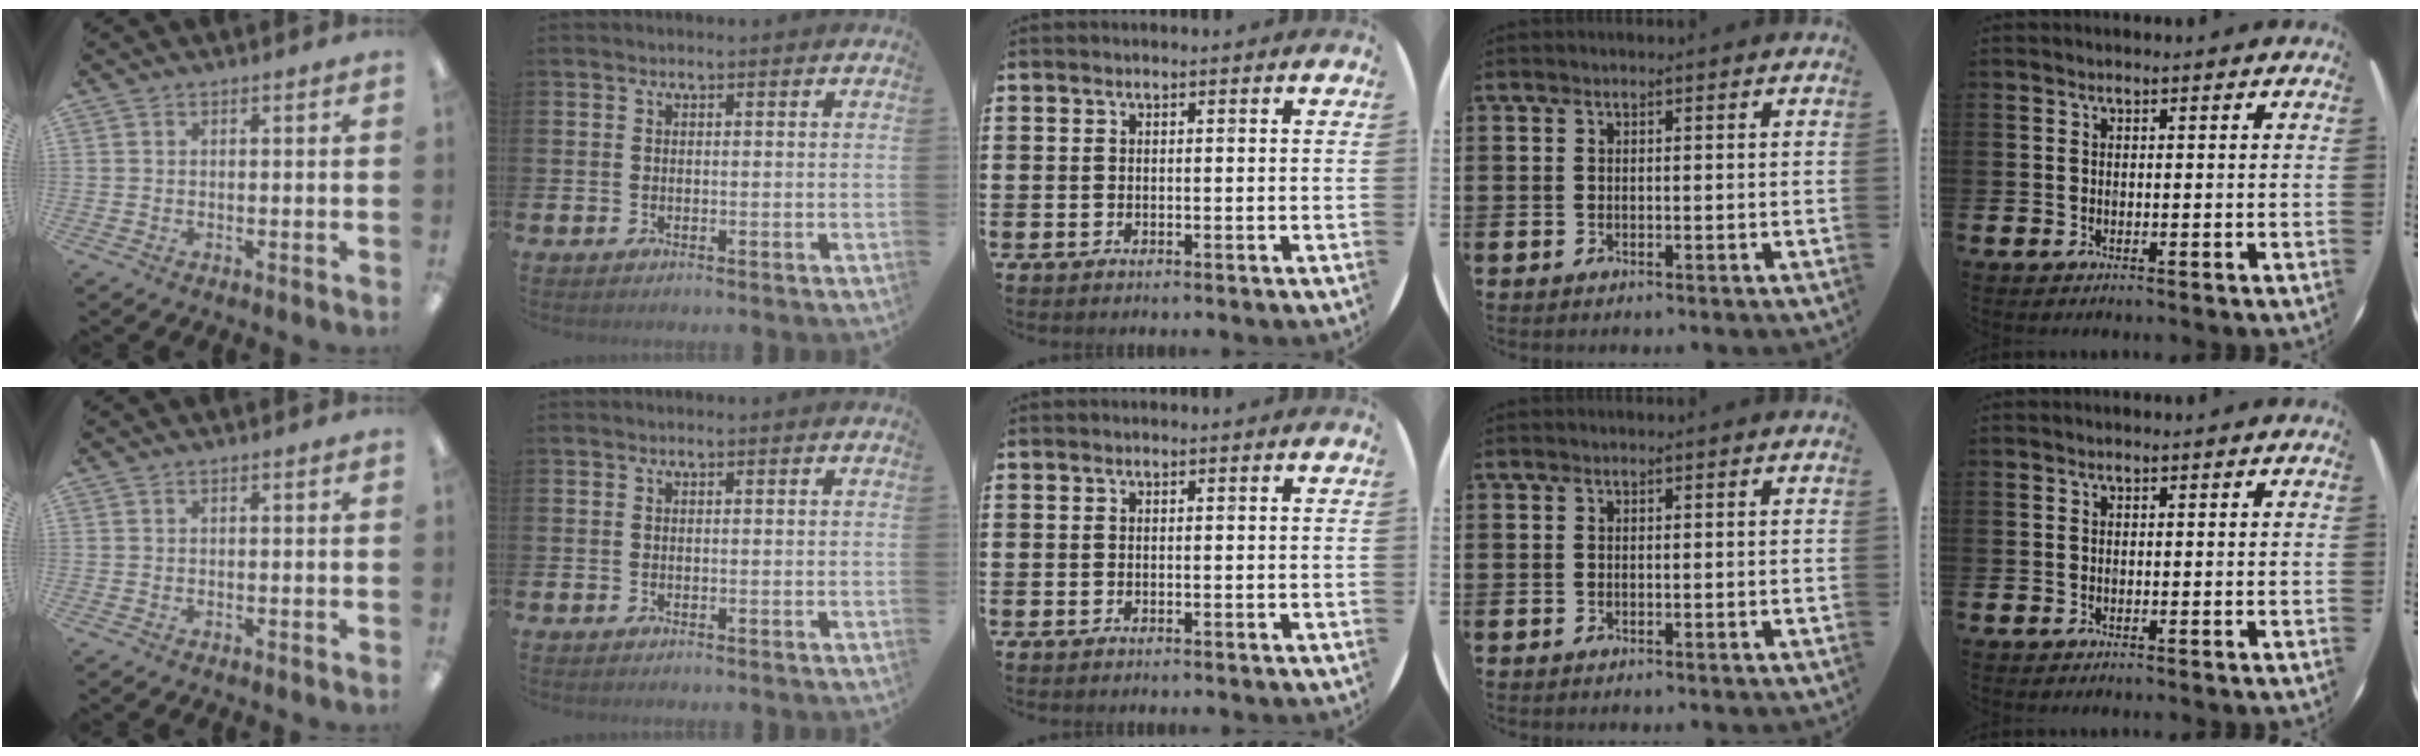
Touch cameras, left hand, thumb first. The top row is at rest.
{}